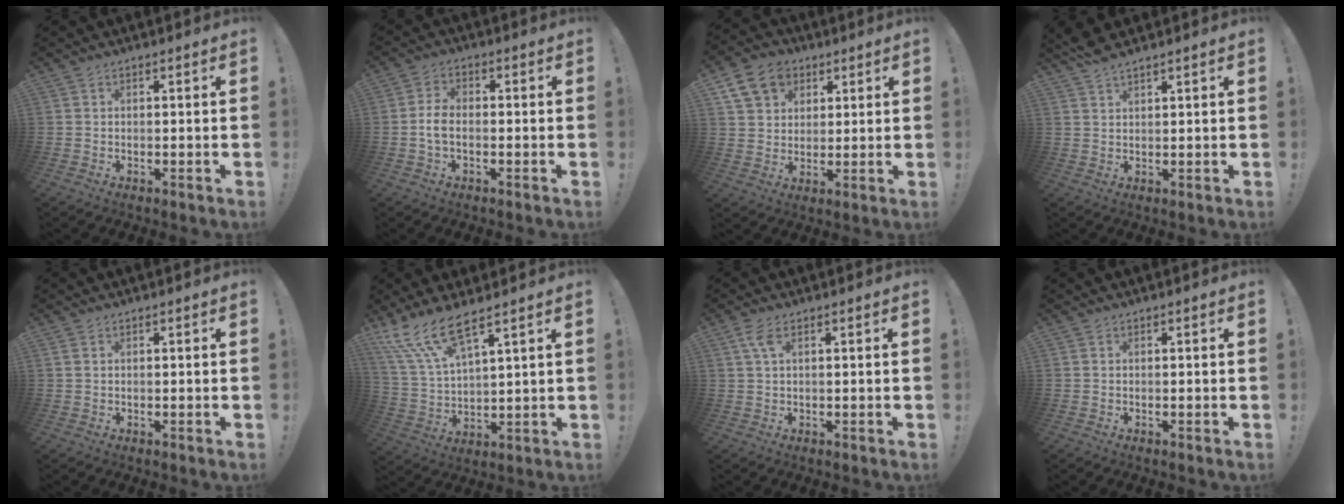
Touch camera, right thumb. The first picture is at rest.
{"total": 5.0, "force": [-1.1, 2.5, 4.2], "torque": [-0.088, 0.003, -0.020]}
{"total": 12.3, "force": [5.5, 9.5, 5.5], "torque": [-0.080, -0.019, 0.111]}
{"total": 3.7, "force": [3.3, 0.3, 1.5], "torque": [-0.035, -0.014, 0.061]}
{"total": 0.9, "force": [0.4, 0.6, 0.5], "torque": [-0.012, 0.003, 0.009]}
{"total": 11.8, "force": [9.1, 2.5, 7.1], "torque": [-0.149, -0.048, 0.166]}
{"total": 3.7, "force": [1.5, 1.2, 3.1], "torque": [-0.064, 0.000, 0.028]}
{"total": 0.0}